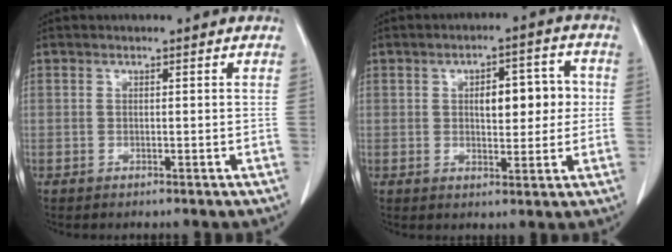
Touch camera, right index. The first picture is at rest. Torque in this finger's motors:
{"motor_torque": [0.17, 0.17, 0.32, 0.05]}